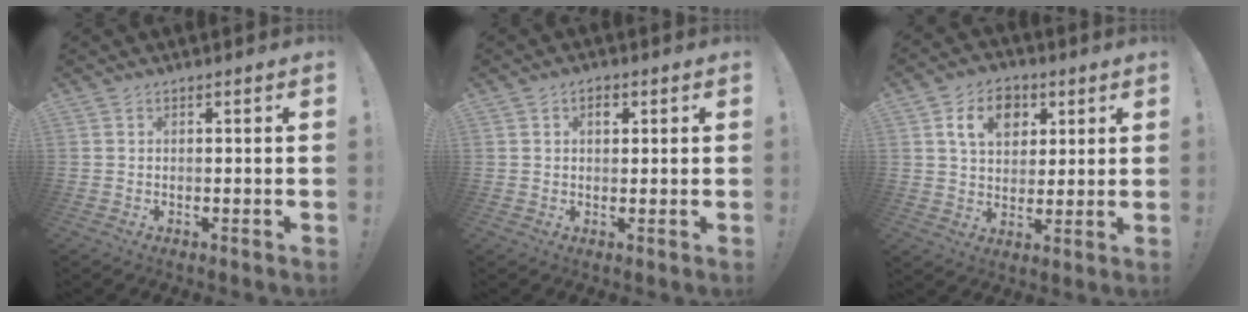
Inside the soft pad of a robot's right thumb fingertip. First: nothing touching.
{"total": 2.6, "force": [0.8, 1.9, 1.6], "torque": [-0.014, -0.002, 0.009]}
{"total": 11.8, "force": [4.8, 8.9, 6.1], "torque": [-0.088, -0.008, 0.089]}